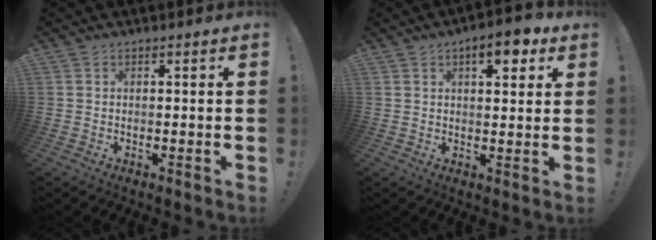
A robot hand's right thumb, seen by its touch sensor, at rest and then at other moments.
{"total": 7.8, "force": [4.1, 3.3, 5.8], "torque": [-0.064, -0.013, 0.063]}